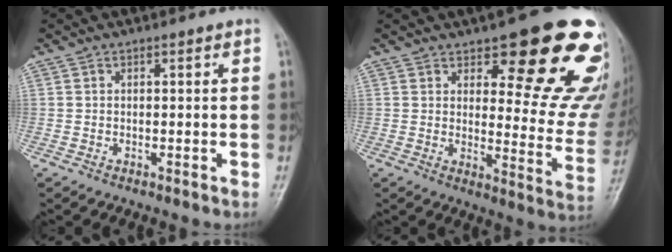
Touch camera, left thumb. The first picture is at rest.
{"total": 20.6, "force": [13.2, 6.6, 14.4], "torque": [-0.131, -0.083, 0.165]}